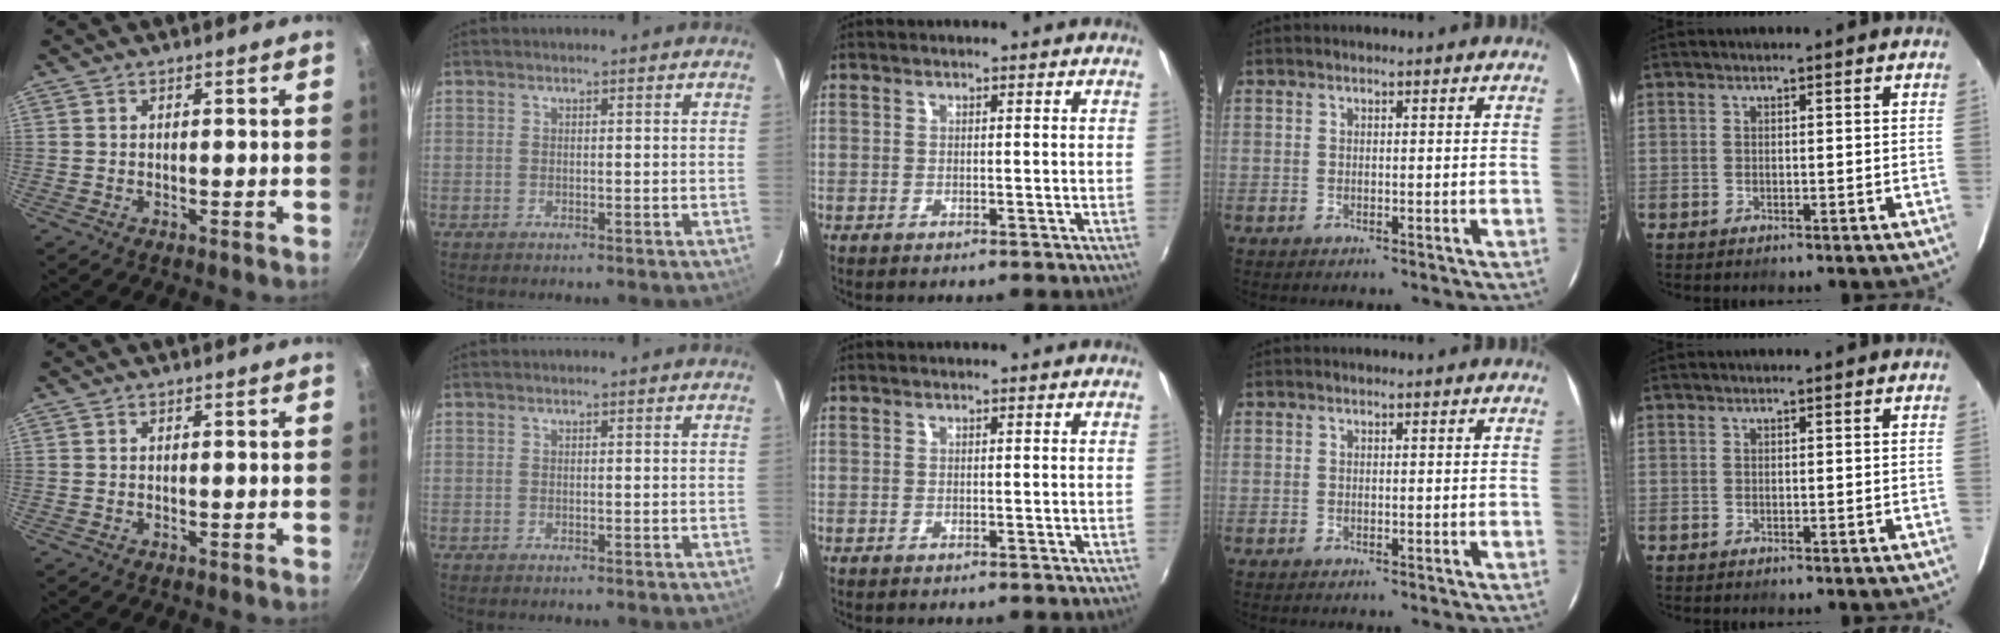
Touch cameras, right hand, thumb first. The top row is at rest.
{}